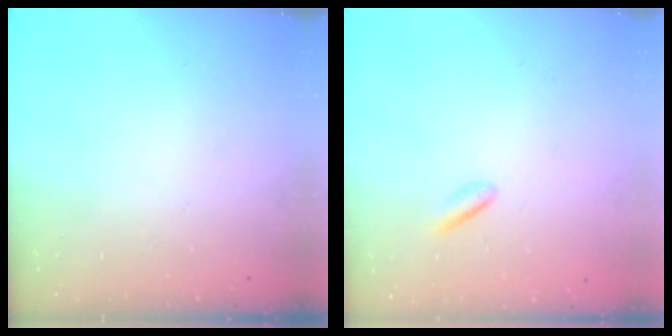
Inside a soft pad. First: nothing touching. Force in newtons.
{"total": 0.9, "press": 0.6, "slide": 0.6}